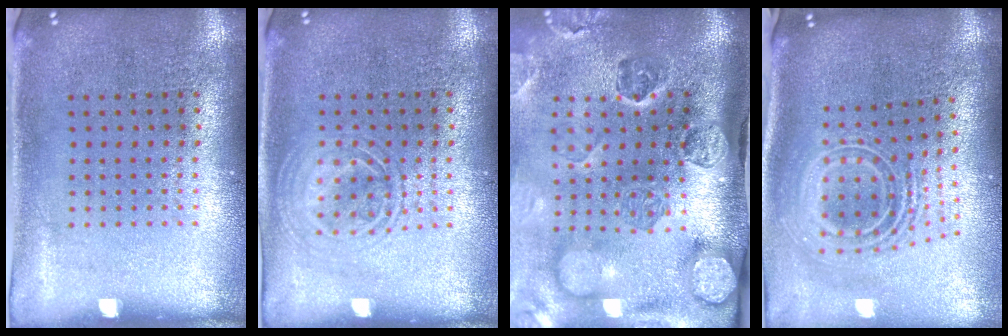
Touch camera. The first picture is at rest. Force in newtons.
{"total": 1.2, "press": 1.2, "slide": 0.1}
{"total": 4.9, "press": 3.5, "slide": 3.4}
{"total": 2.7, "press": 1.8, "slide": 1.9}